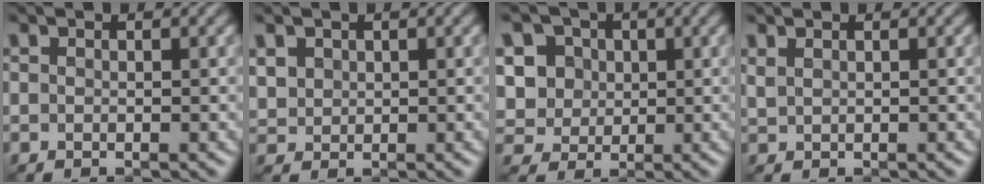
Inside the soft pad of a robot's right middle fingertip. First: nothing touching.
{"total": 1.9, "force": [0.8, 1.6, 0.6], "torque": [-0.020, -0.003, 0.022]}
{"total": 8.0, "force": [2.5, 6.9, 3.2], "torque": [-0.072, 0.023, 0.031]}
{"total": 1.1, "force": [0.9, 0.4, 0.5], "torque": [-0.014, 0.000, 0.020]}